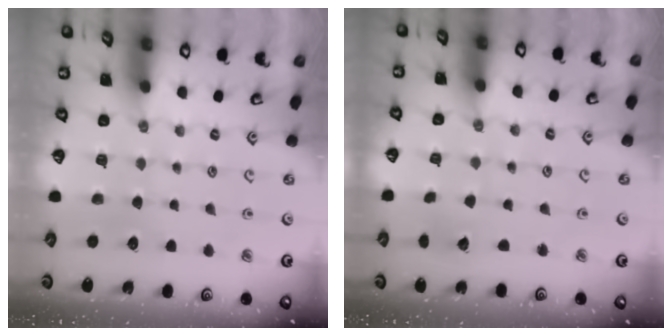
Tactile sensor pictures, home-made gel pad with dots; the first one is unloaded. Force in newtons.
{"total": 2.4, "press": 2.4, "slide": 0.2}